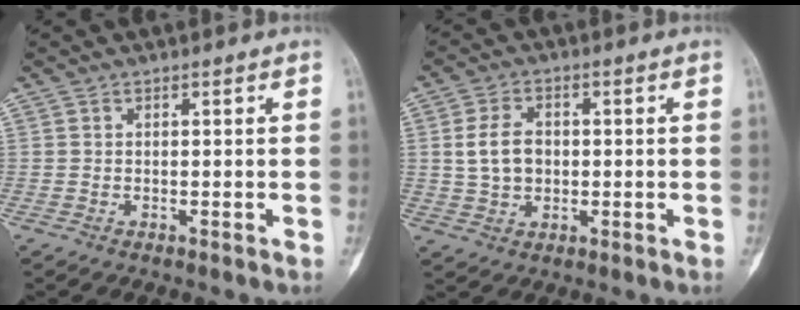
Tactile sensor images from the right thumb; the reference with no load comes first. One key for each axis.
{"total": 6.7, "fx": 0.4, "fy": 4.9, "fz": 4.6, "tx": -0.080, "ty": 0.007, "tz": 0.011}